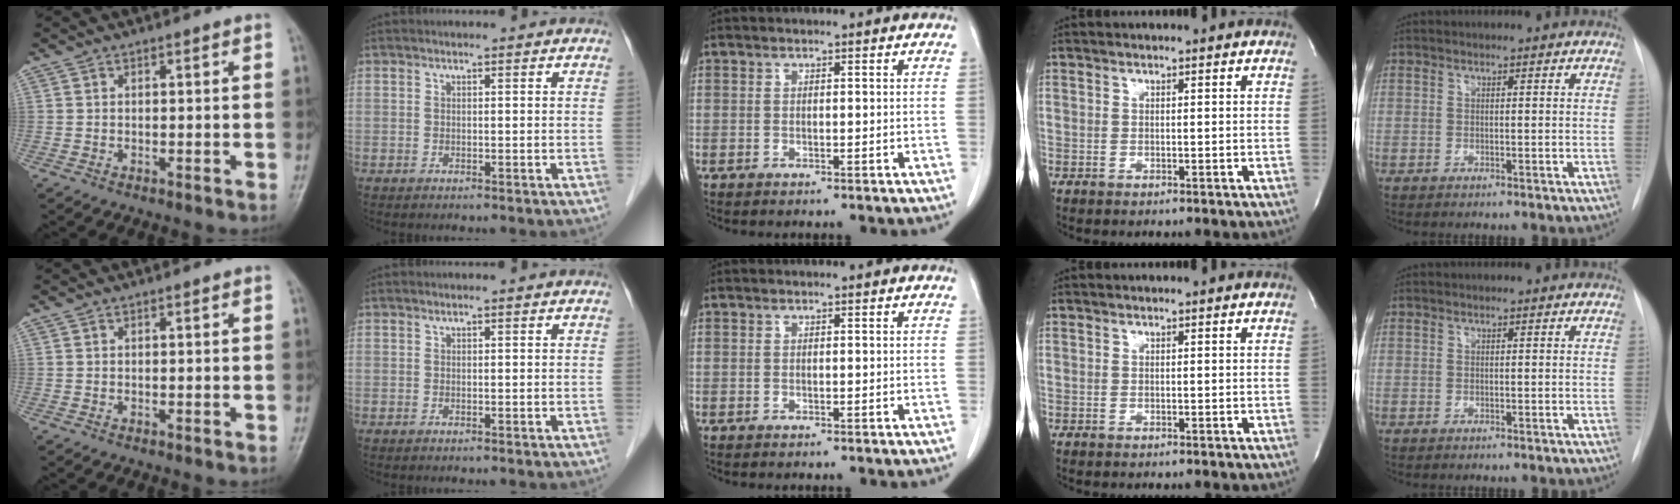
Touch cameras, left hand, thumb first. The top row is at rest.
{}